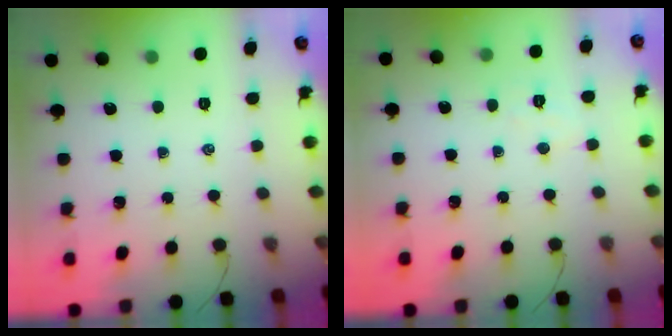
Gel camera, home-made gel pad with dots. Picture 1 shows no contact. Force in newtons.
{"total": 4.1, "press": 4.0, "slide": 0.8}